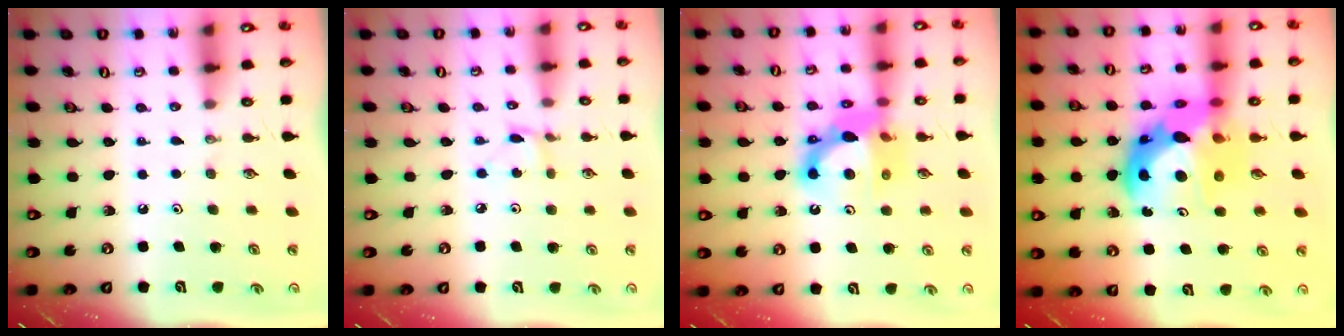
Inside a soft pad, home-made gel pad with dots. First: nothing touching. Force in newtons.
{"total": 2.0, "press": 2.0, "slide": 0.2}
{"total": 13.3, "press": 13.2, "slide": 1.3}
{"total": 16.5, "press": 16.5, "slide": 1.3}